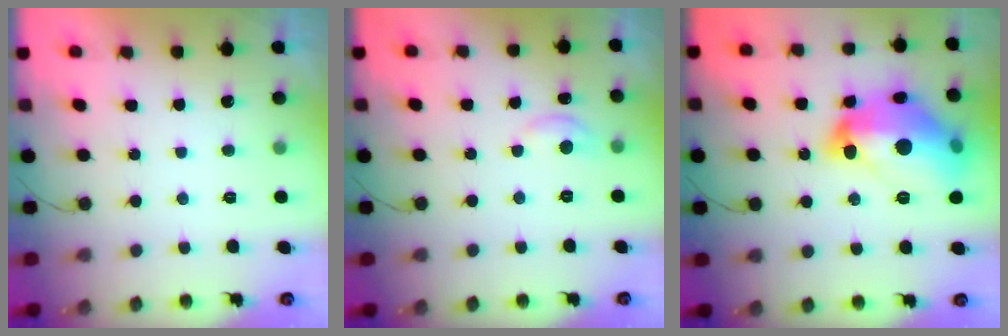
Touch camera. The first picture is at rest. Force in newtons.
{"total": 6.3, "press": 6.2, "slide": 0.9}
{"total": 22.6, "press": 22.5, "slide": 1.8}